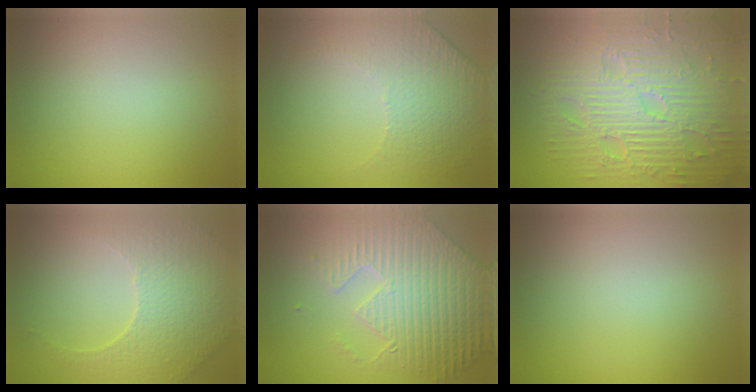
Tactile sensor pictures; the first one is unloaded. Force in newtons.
{"total": 4.7, "press": 3.1, "slide": 3.5}
{"total": 11.7, "press": 7.6, "slide": 8.8}
{"total": 4.6, "press": 3.5, "slide": 2.9}
{"total": 9.2, "press": 6.5, "slide": 6.5}
{"total": 0.0}